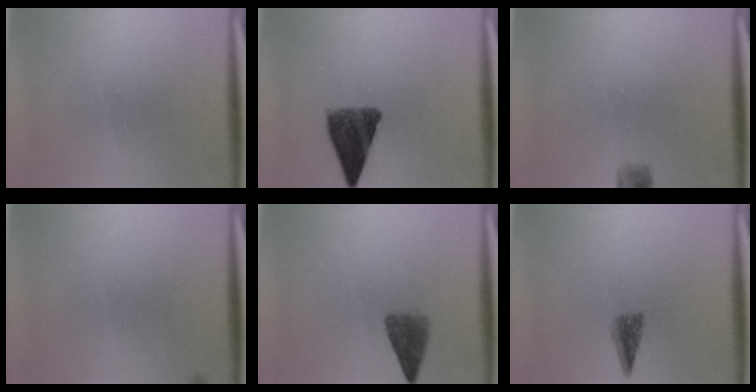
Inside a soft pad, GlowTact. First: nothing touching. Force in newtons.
{"total": 8.4}
{"total": 1.3}
{"total": 0.6}
{"total": 2.7}
{"total": 2.7}